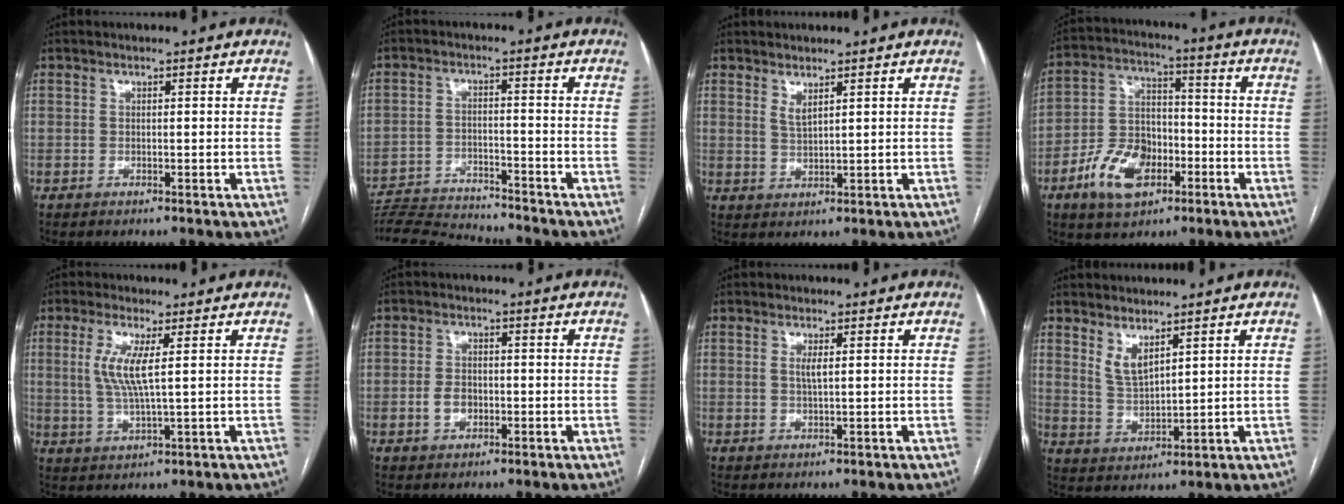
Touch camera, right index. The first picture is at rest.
{"total": 10.8, "force": [-10.7, 0.0, 1.7], "torque": [-0.028, 0.000, -0.179]}
{"total": 1.9, "force": [1.4, 0.2, 1.3], "torque": [-0.028, -0.010, 0.033]}
{"total": 11.4, "force": [-5.2, 6.7, 7.6], "torque": [-0.162, 0.015, -0.089]}
{"total": 5.9, "force": [1.5, 0.5, 5.7], "torque": [-0.129, -0.003, 0.032]}
{"total": 3.2, "force": [-0.9, 2.3, 2.1], "torque": [-0.040, 0.006, -0.013]}
{"total": 1.5, "force": [0.5, 0.1, 1.5], "torque": [-0.036, -0.002, 0.009]}
{"total": 4.3, "force": [3.1, 1.2, 2.7], "torque": [-0.060, -0.015, 0.071]}